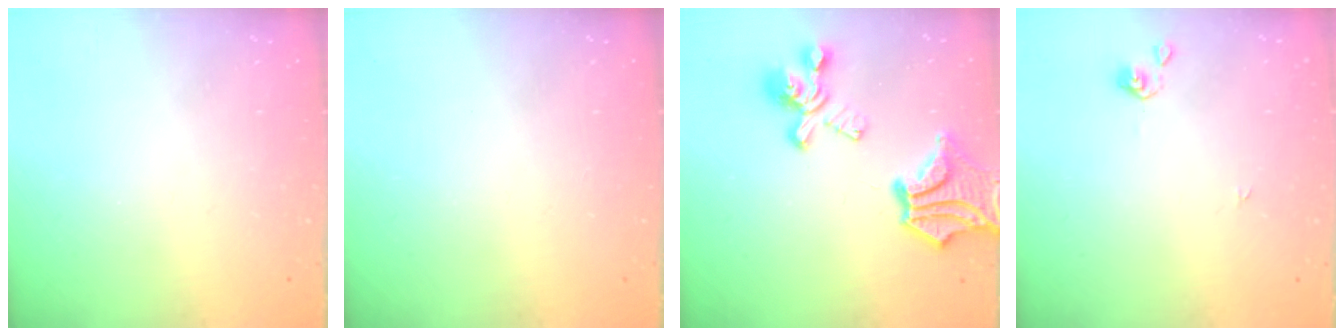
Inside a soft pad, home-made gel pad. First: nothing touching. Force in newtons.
{"total": 0.0}
{"total": 9.6, "press": 9.0, "slide": 3.5}
{"total": 1.1, "press": 1.0, "slide": 0.4}